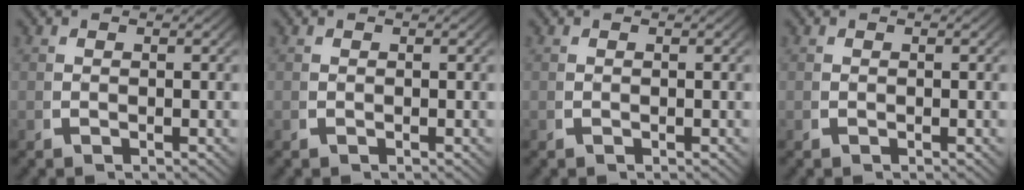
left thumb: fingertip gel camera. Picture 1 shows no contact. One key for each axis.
{"total": 0.0}
{"total": 0.0}
{"total": 0.0}